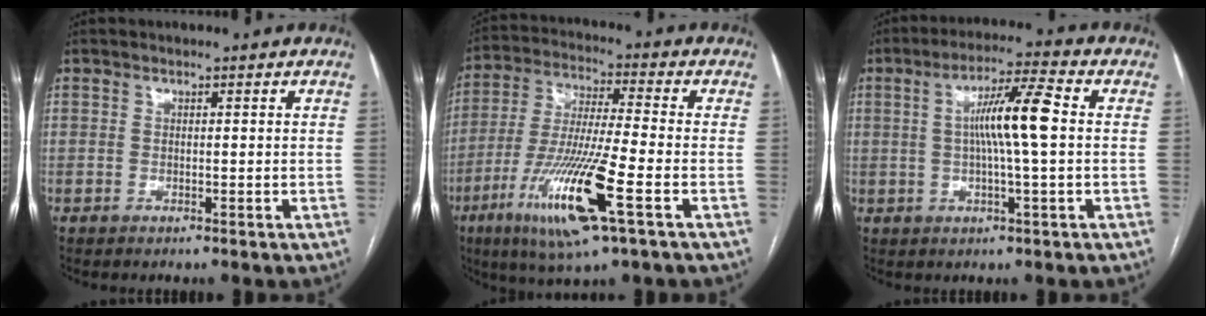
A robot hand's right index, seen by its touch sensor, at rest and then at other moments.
{"total": 15.6, "force": [-6.4, 0.7, 14.3], "torque": [-0.291, -0.025, -0.116]}
{"total": 9.0, "force": [0.7, 0.1, 8.9], "torque": [-0.161, 0.012, 0.008]}